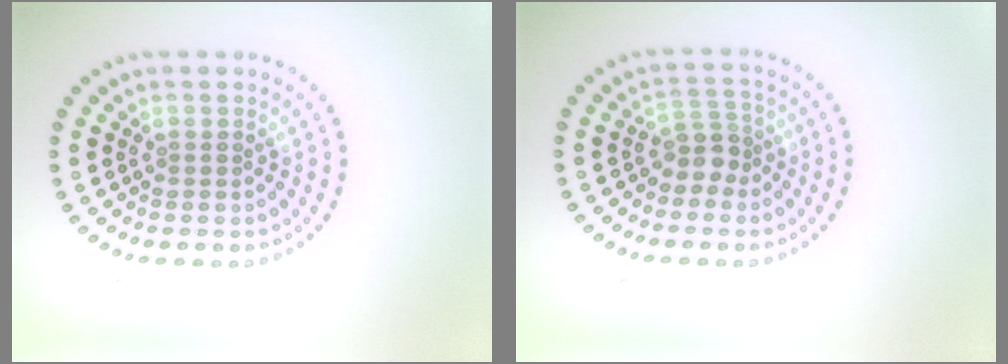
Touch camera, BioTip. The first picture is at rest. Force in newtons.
{"total": 2.3, "press": 1.8, "slide": 1.5}